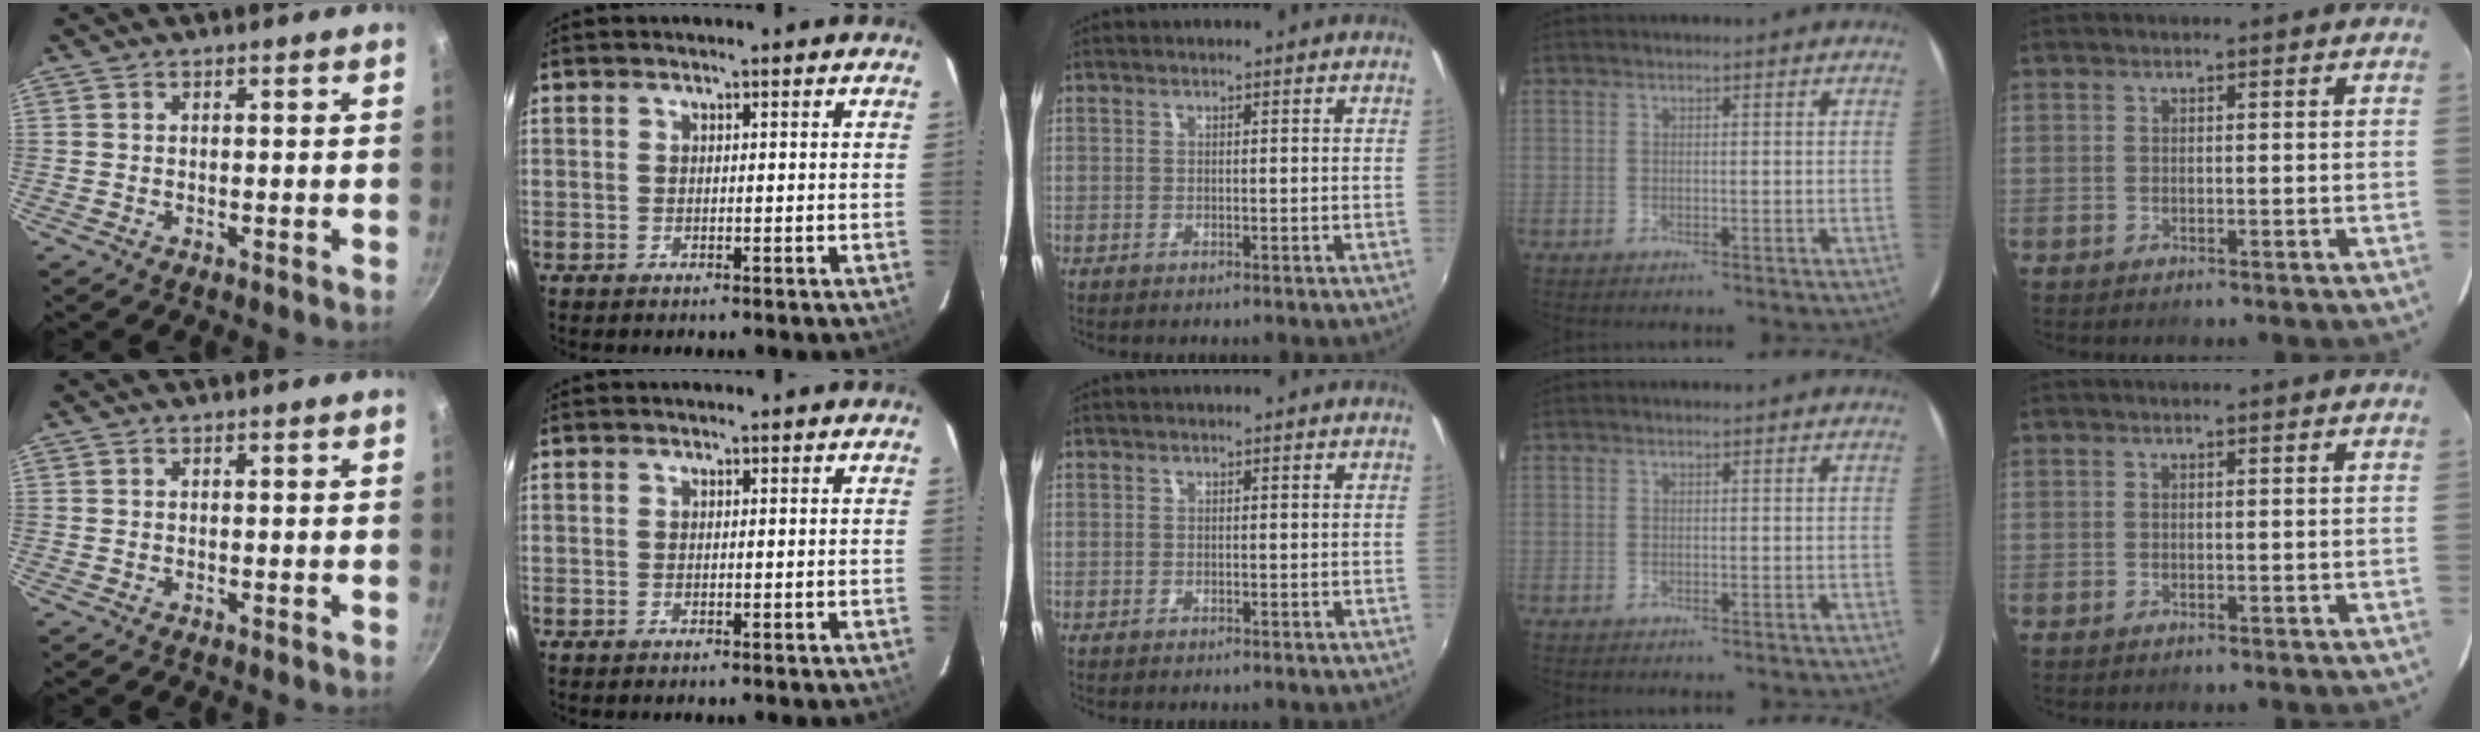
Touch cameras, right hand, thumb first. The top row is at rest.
{}